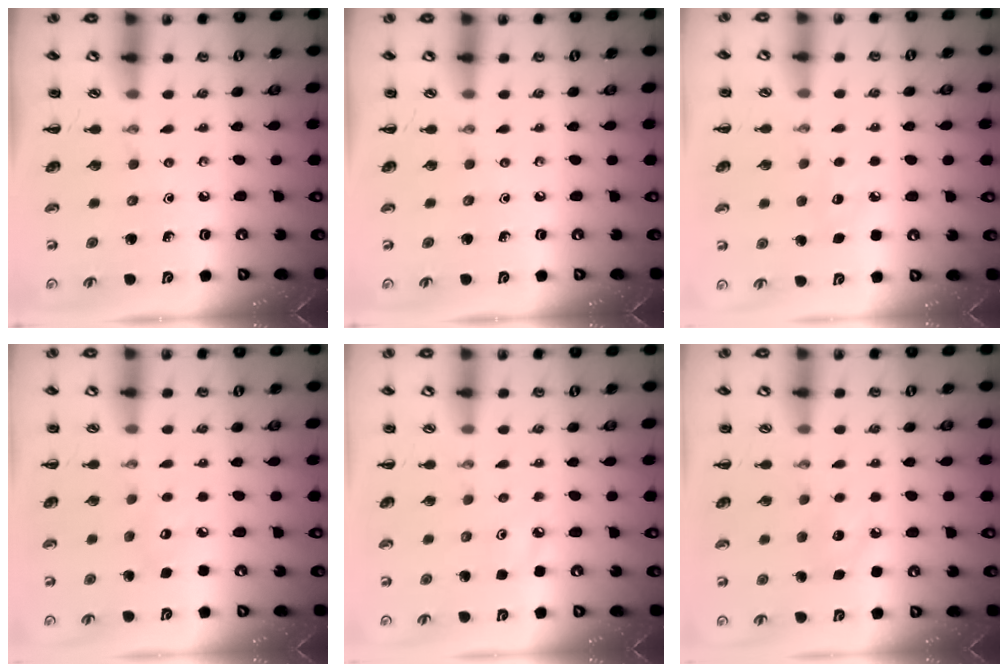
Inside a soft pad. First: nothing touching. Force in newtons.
{"total": 0.0}
{"total": 6.1, "press": 5.8, "slide": 1.8}
{"total": 3.9, "press": 3.8, "slide": 0.9}
{"total": 4.9, "press": 4.7, "slide": 1.4}
{"total": 7.3, "press": 7.1, "slide": 1.7}